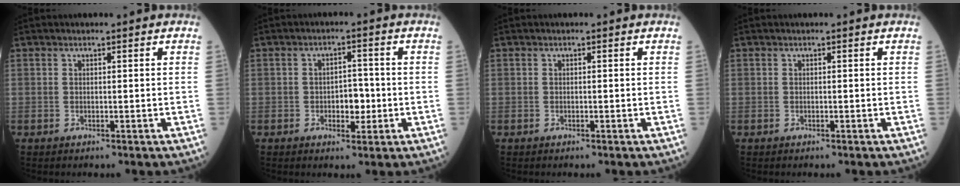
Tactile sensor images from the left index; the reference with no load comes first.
{"total": 3.6, "force": [-1.0, 2.0, 2.8], "torque": [-0.034, 0.003, -0.014]}
{"total": 0.0}
{"total": 0.0}